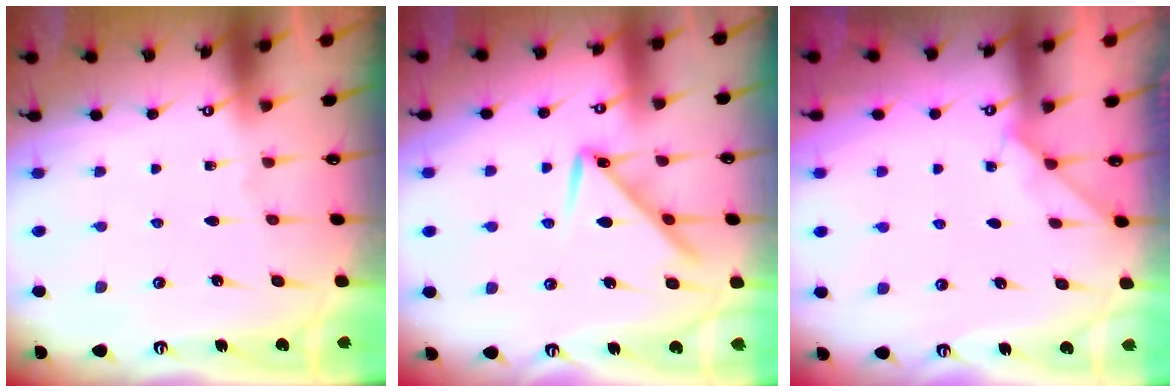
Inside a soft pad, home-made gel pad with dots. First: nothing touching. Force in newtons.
{"total": 9.4, "press": 9.3, "slide": 0.6}
{"total": 2.4, "press": 2.3, "slide": 0.4}